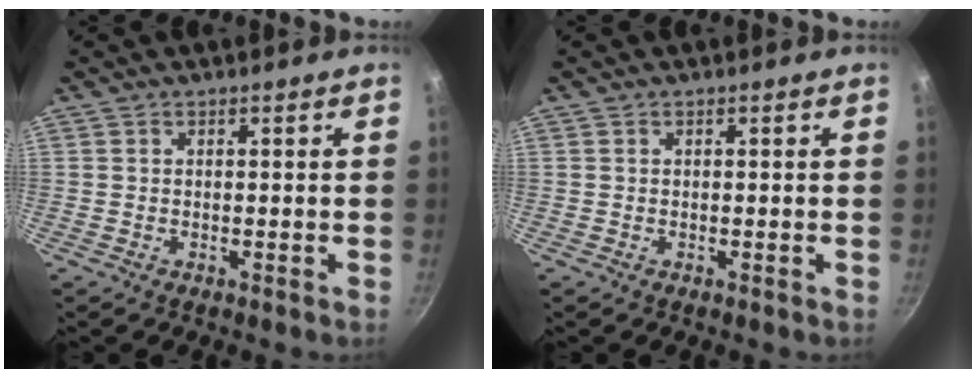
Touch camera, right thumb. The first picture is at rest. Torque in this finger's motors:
{"motor_torque": [-0.11, 0.11, -0.14, -0.14, 0.03]}